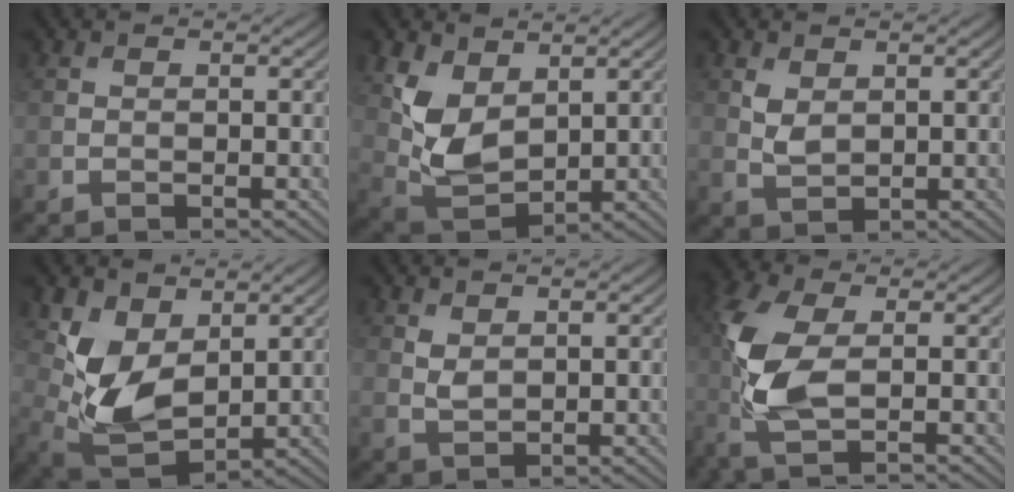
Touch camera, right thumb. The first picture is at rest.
{"total": 7.8, "force": [3.1, 4.7, 5.4], "torque": [-0.132, -0.007, 0.066]}
{"total": 2.5, "force": [0.8, 1.6, 1.7], "torque": [-0.044, -0.004, 0.021]}
{"total": 8.4, "force": [2.6, 4.9, 6.3], "torque": [-0.159, -0.006, 0.049]}
{"total": 1.8, "force": [0.8, 1.1, 1.2], "torque": [-0.033, -0.003, 0.019]}
{"total": 7.6, "force": [-1.0, 2.9, 7.0], "torque": [-0.183, 0.002, -0.027]}